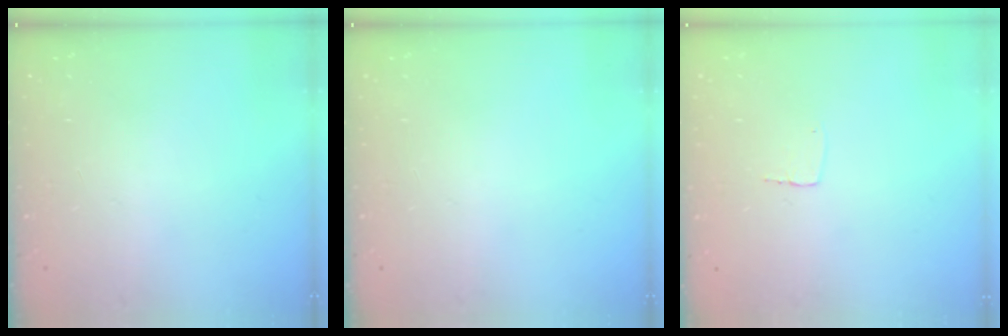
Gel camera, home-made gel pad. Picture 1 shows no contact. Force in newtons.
{"total": 0.0}
{"total": 2.7, "press": 2.7, "slide": 0.1}